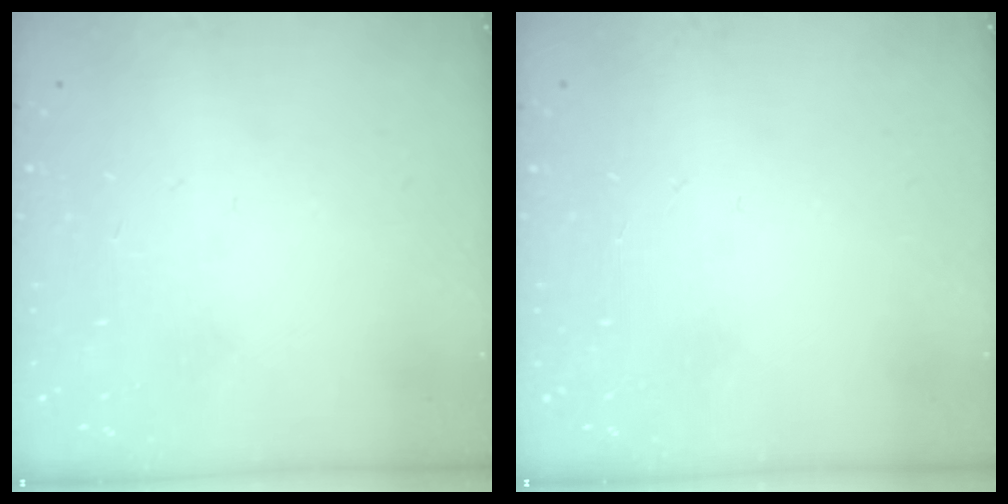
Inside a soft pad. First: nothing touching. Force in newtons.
{"total": 0.0}